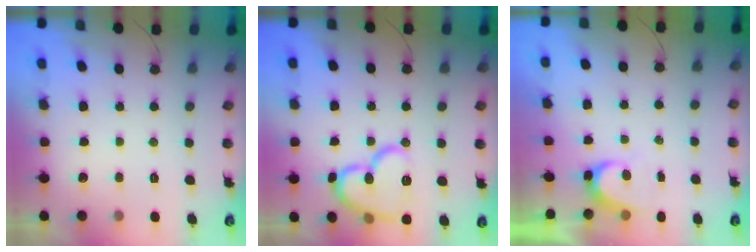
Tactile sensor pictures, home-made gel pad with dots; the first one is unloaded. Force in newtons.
{"total": 15.3, "press": 15.2, "slide": 1.5}
{"total": 4.2, "press": 4.2, "slide": 0.3}